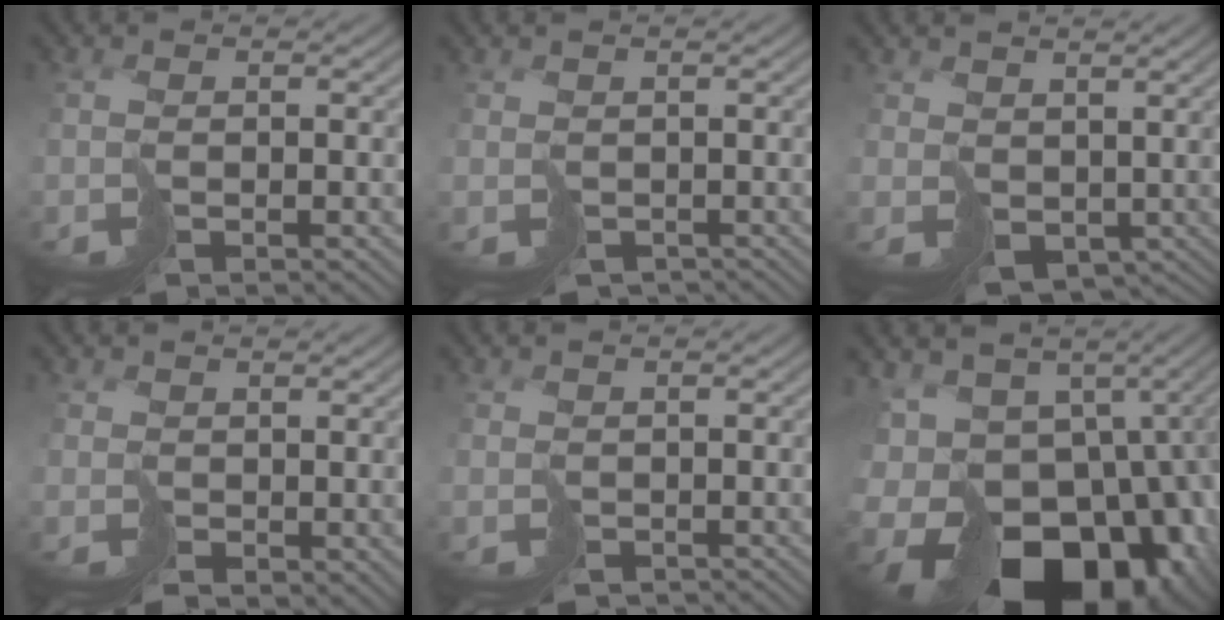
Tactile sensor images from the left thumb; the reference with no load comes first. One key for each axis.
{"total": 1.8, "fx": -1.2, "fy": 1.3, "fz": 0.0, "tx": 0.010, "ty": -0.011, "tz": -0.014}
{"total": 4.4, "fx": 1.0, "fy": 3.5, "fz": 2.4, "tx": -0.063, "ty": -0.022, "tz": 0.036}
{"total": 1.4, "fx": 0.2, "fy": 1.3, "fz": 0.6, "tx": -0.014, "ty": -0.003, "tz": 0.006}
{"total": 1.3, "fx": -1.0, "fy": 0.8, "fz": -0.3, "tx": 0.011, "ty": -0.007, "tz": -0.011}
{"total": 19.2, "fx": -7.4, "fy": 12.7, "fz": 12.4, "tx": -0.213, "ty": -0.065, "tz": -0.064}